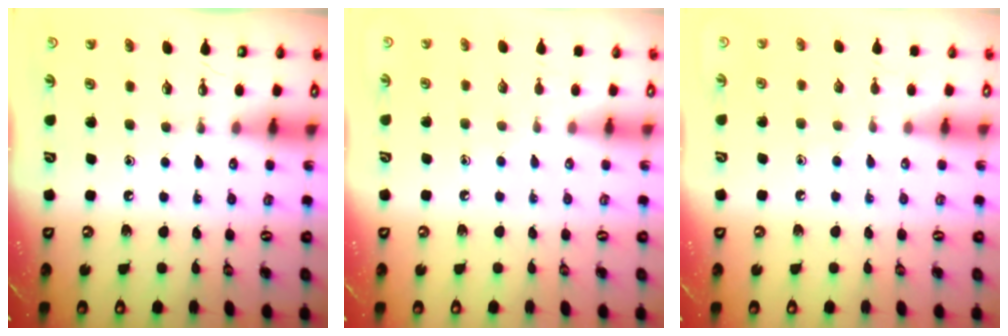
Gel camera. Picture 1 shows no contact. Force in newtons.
{"total": 4.2, "press": 4.2, "slide": 0.5}
{"total": 5.6, "press": 5.6, "slide": 0.7}